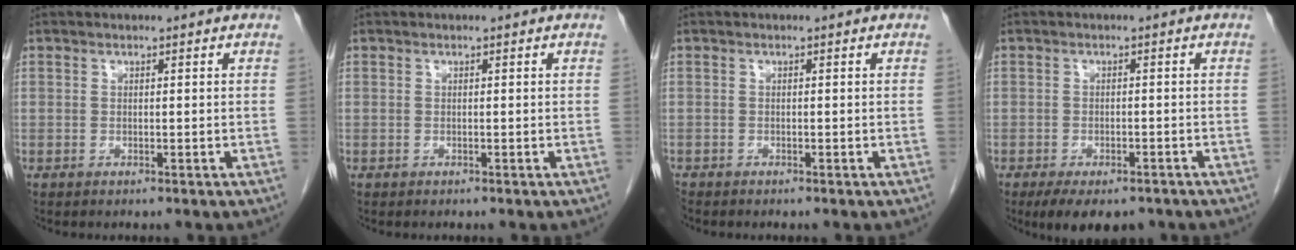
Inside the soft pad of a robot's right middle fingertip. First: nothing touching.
{"total": 0.0}
{"total": 0.8, "force": [-0.8, 0.3, 0.1], "torque": [-0.008, -0.002, -0.016]}
{"total": 8.0, "force": [-5.9, 3.4, 4.2], "torque": [-0.058, -0.006, -0.083]}